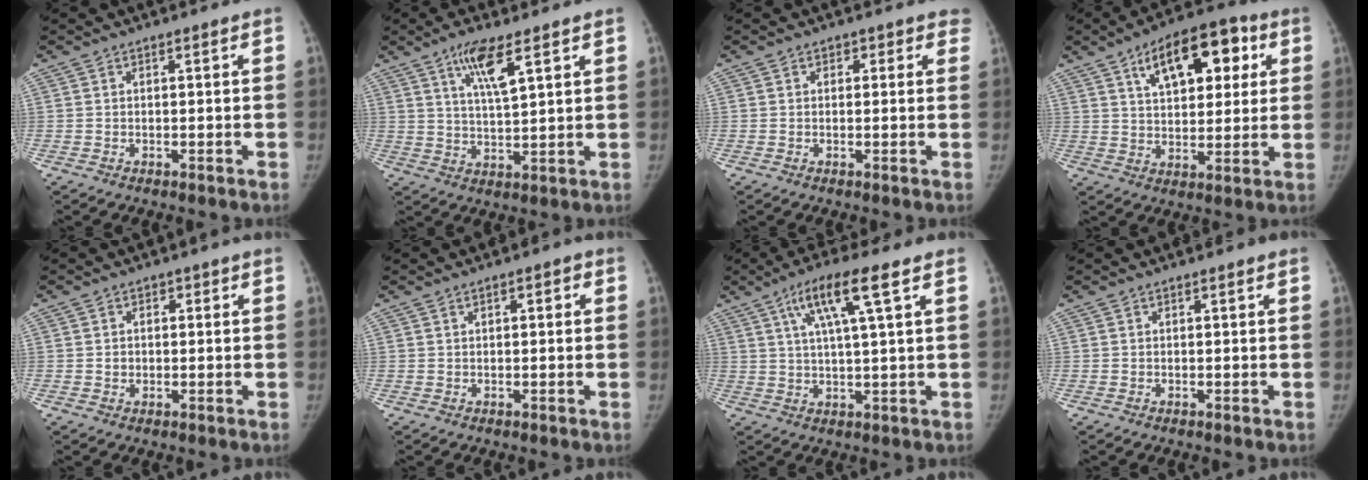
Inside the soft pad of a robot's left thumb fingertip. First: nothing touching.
{"total": 7.6, "force": [4.3, 1.7, 6.0], "torque": [-0.109, -0.024, 0.083]}
{"total": 2.1, "force": [1.1, 1.7, 0.6], "torque": [0.029, 0.000, 0.004]}
{"total": 15.9, "force": [6.6, 8.1, 11.9], "torque": [-0.135, -0.002, 0.102]}
{"total": 1.8, "force": [0.0, 1.7, 0.6], "torque": [0.004, 0.004, -0.001]}
{"total": 1.8, "force": [0.5, 0.9, 1.5], "torque": [-0.018, 0.006, 0.005]}
{"total": 9.8, "force": [4.4, 0.7, 8.7], "torque": [-0.168, -0.001, 0.077]}
{"total": 0.0}